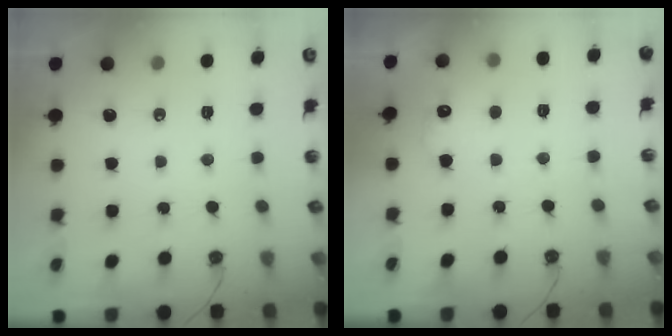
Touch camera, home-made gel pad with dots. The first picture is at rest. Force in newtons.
{"total": 6.0, "press": 6.0, "slide": 0.5}